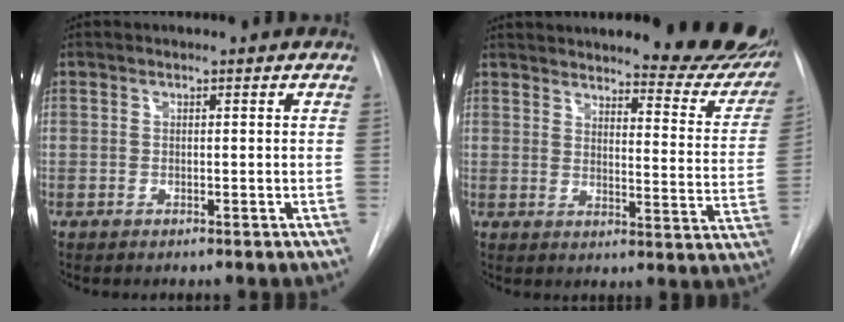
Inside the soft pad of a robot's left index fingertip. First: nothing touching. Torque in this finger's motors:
{"motor_torque": [0.48, -0.64, 0.35, 0.13]}